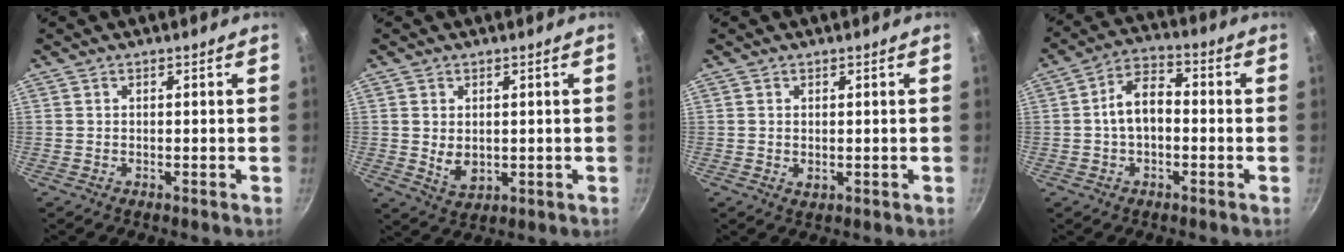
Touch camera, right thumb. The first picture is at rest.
{"total": 5.0, "force": [0.1, 3.5, 3.6], "torque": [-0.056, -0.010, 0.010]}
{"total": 1.2, "force": [0.2, 0.8, 0.9], "torque": [-0.014, -0.003, 0.003]}
{"total": 8.1, "force": [-0.6, 5.1, 6.3], "torque": [-0.089, 0.032, -0.020]}